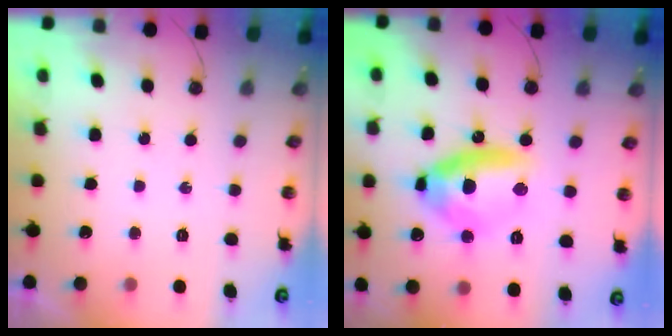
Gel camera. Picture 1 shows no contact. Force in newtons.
{"total": 14.5, "press": 14.3, "slide": 1.9}